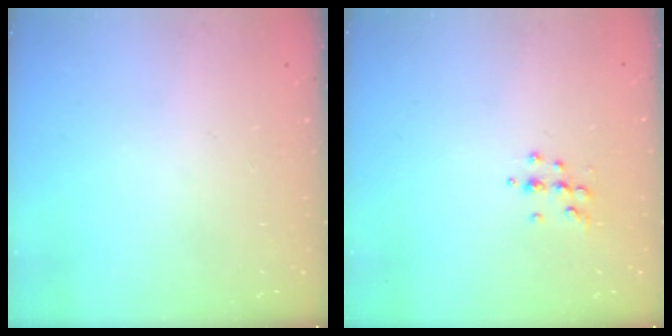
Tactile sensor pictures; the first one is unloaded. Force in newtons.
{"total": 4.8, "press": 4.7, "slide": 0.5}